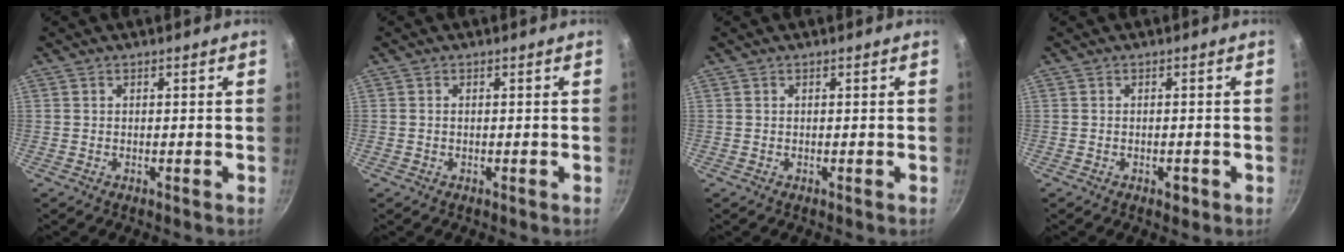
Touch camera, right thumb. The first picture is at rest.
{"total": 0.5, "force": [0.0, 0.4, 0.3], "torque": [-0.005, 0.003, -0.002]}
{"total": 0.0}
{"total": 1.7, "force": [-0.8, 1.0, 1.2], "torque": [-0.018, 0.004, -0.008]}